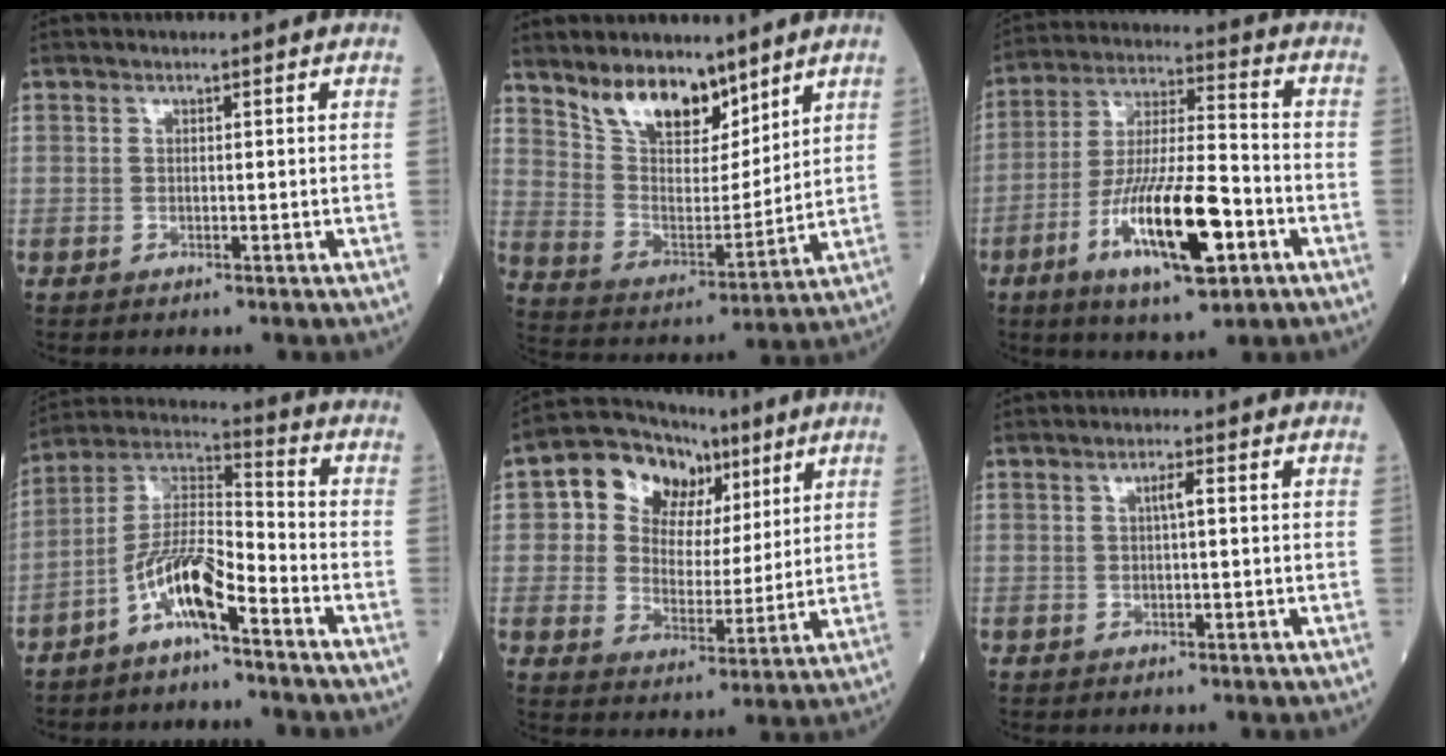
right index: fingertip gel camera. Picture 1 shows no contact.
{"total": 11.7, "force": [8.8, 4.7, 6.0], "torque": [-0.111, -0.003, 0.174]}
{"total": 16.0, "force": [-6.4, 3.2, 14.3], "torque": [-0.271, -0.012, -0.105]}
{"total": 9.7, "force": [-5.6, 1.8, 7.7], "torque": [-0.168, 0.011, -0.112]}
{"total": 11.9, "force": [5.2, 8.8, 6.0], "torque": [-0.096, 0.040, 0.092]}
{"total": 1.8, "force": [0.3, 0.1, 1.7], "torque": [-0.030, 0.004, 0.004]}